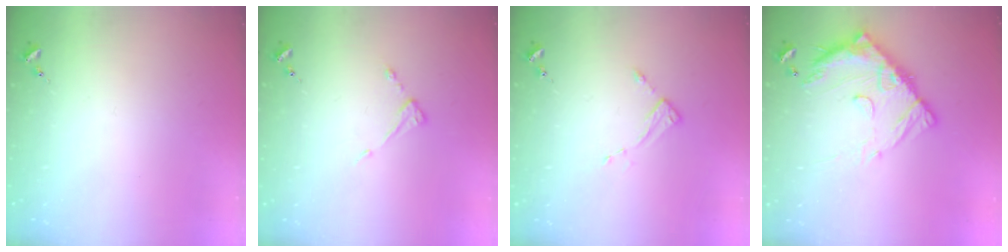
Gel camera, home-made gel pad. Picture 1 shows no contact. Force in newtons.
{"total": 4.4, "press": 4.4, "slide": 0.4}
{"total": 2.6, "press": 2.6, "slide": 0.4}
{"total": 16.1, "press": 16.0, "slide": 1.3}